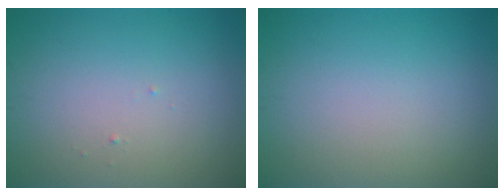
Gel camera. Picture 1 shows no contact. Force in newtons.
{"total": 0.0}